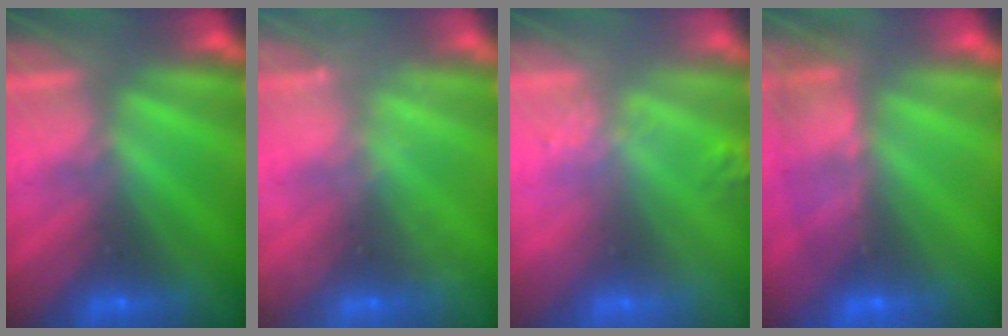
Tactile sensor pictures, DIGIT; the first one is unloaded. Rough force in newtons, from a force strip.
{"total": 2.3}
{"total": 2.7}
{"total": 10.1}